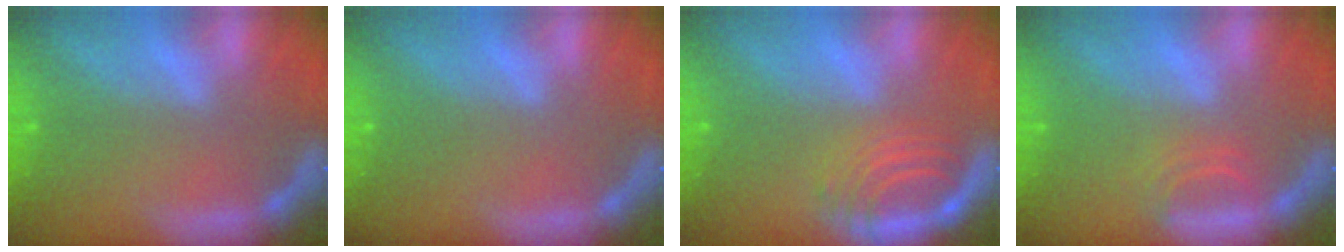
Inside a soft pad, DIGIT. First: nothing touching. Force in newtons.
{"total": 0.0}
{"total": 5.0}
{"total": 1.9}